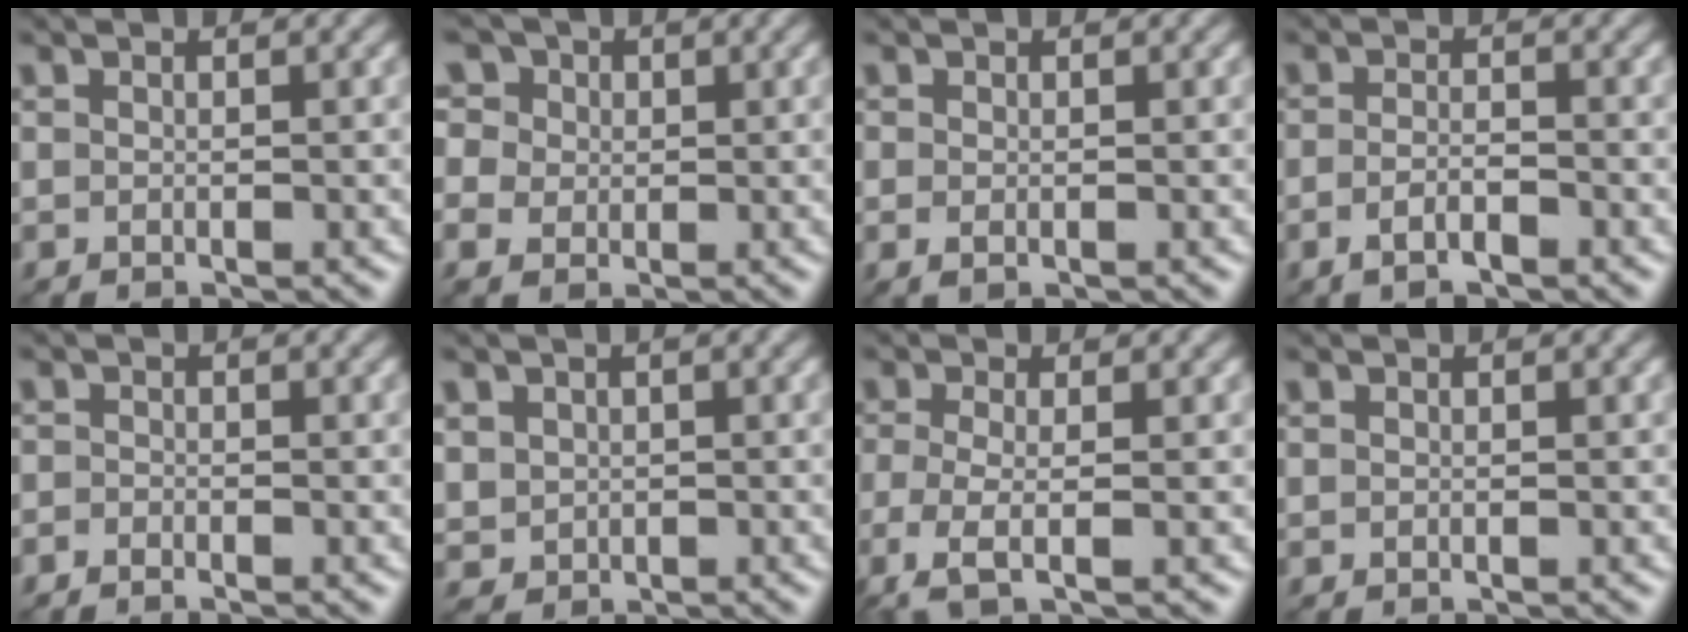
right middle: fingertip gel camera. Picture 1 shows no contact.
{"total": 8.7, "force": [3.4, 6.7, 4.4], "torque": [-0.084, 0.035, 0.026]}
{"total": 0.9, "force": [-0.2, 0.5, 0.7], "torque": [-0.020, -0.005, -0.003]}
{"total": 2.2, "force": [-1.1, 0.8, 1.8], "torque": [-0.037, -0.003, -0.023]}
{"total": 0.9, "force": [-0.8, 0.2, 0.3], "torque": [-0.003, -0.003, -0.019]}
{"total": 2.0, "force": [0.3, 1.9, 0.4], "torque": [-0.014, -0.004, 0.012]}
{"total": 4.1, "force": [-2.0, 1.1, 3.5], "torque": [-0.080, -0.012, -0.047]}
{"total": 0.0}